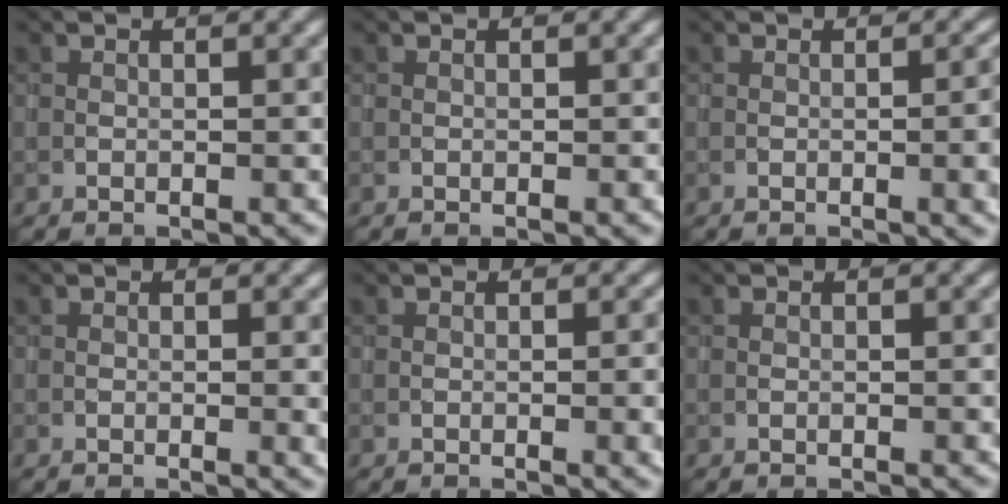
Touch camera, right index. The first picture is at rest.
{"total": 0.0}
{"total": 4.6, "force": [-1.2, 1.7, 4.1], "torque": [-0.048, -0.006, -0.006]}
{"total": 1.7, "force": [-0.1, 0.6, 1.6], "torque": [-0.024, -0.010, 0.003]}
{"total": 2.7, "force": [-0.6, 0.9, 2.4], "torque": [-0.033, -0.007, -0.002]}
{"total": 0.0}